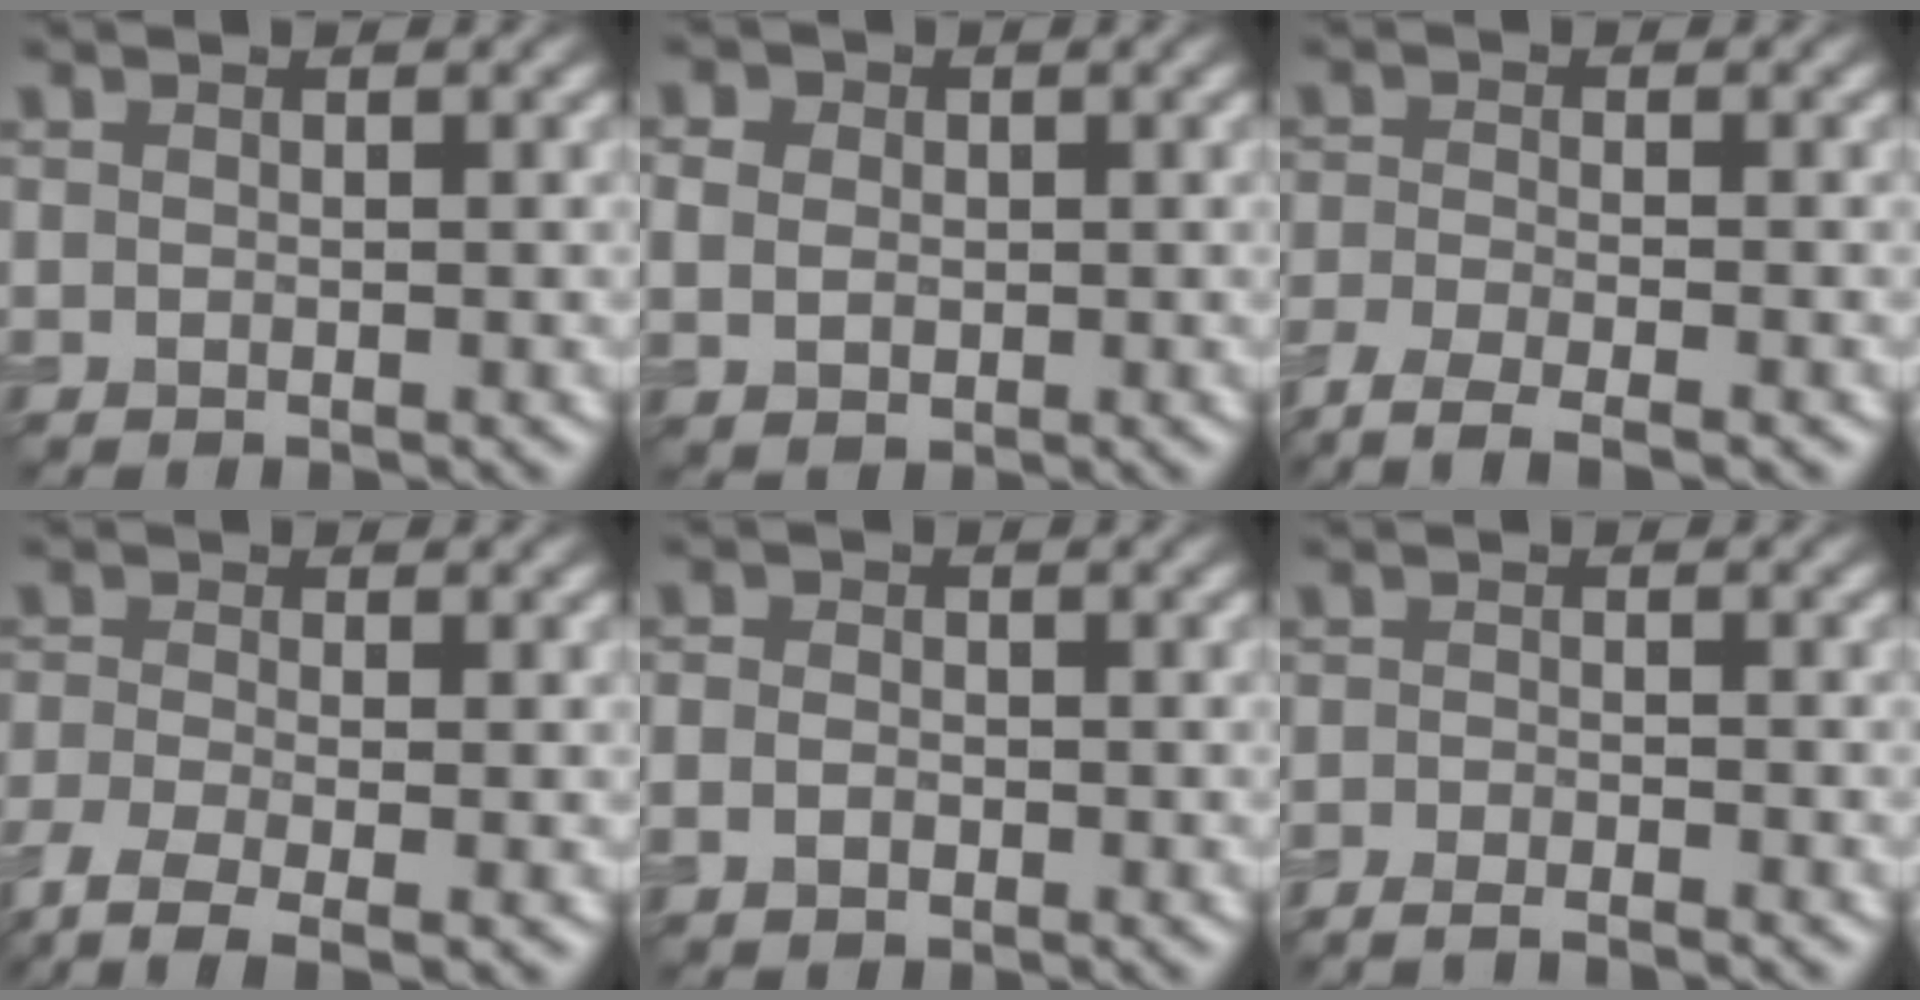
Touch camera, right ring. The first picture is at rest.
{"total": 4.6, "force": [1.3, 3.7, 2.4], "torque": [-0.035, 0.021, -0.002]}
{"total": 5.4, "force": [-4.2, 1.2, 3.2], "torque": [-0.062, -0.016, -0.085]}
{"total": 4.9, "force": [-3.2, 1.4, 3.4], "torque": [-0.077, -0.015, -0.072]}
{"total": 1.9, "force": [-0.6, 1.5, 1.0], "torque": [-0.012, -0.002, -0.016]}
{"total": 3.2, "force": [-2.9, 0.6, 1.2], "torque": [-0.013, 0.003, -0.044]}